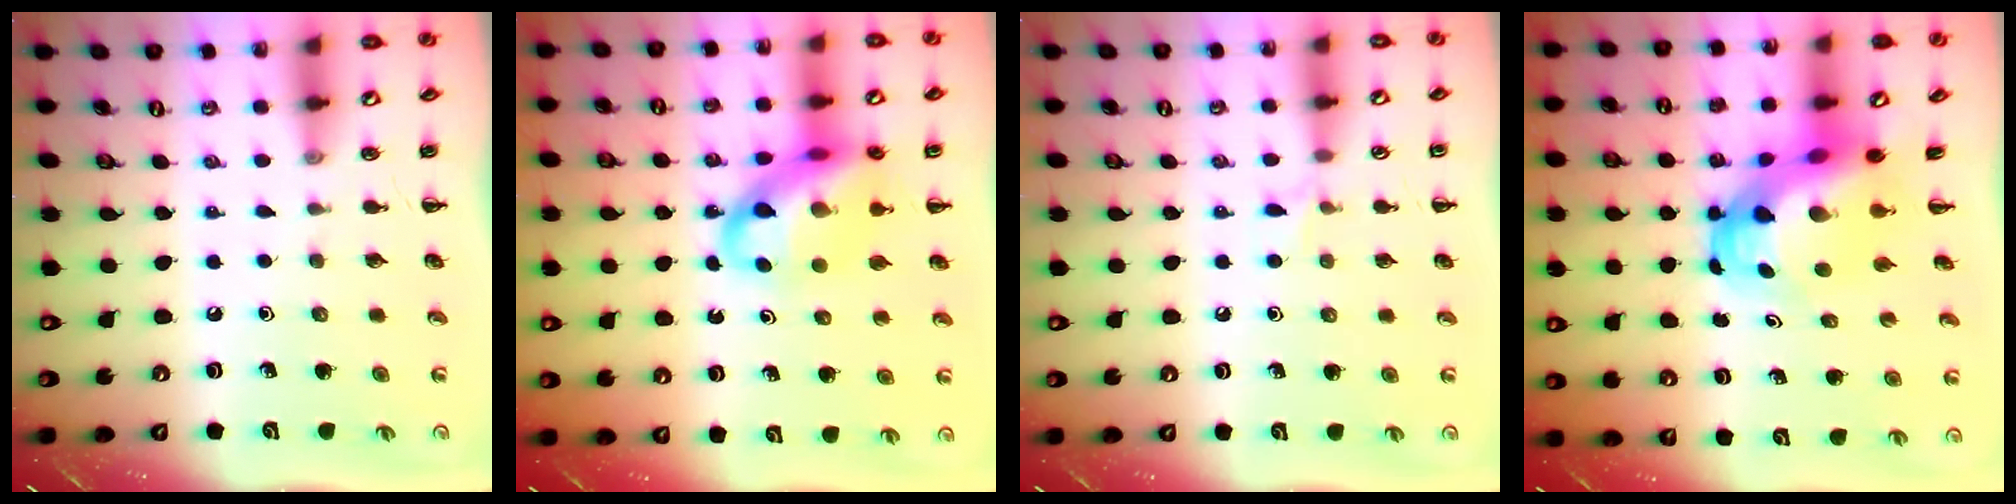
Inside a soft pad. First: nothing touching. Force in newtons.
{"total": 15.2, "press": 14.8, "slide": 3.4}
{"total": 5.0, "press": 4.8, "slide": 1.4}
{"total": 7.2, "press": 6.9, "slide": 2.2}